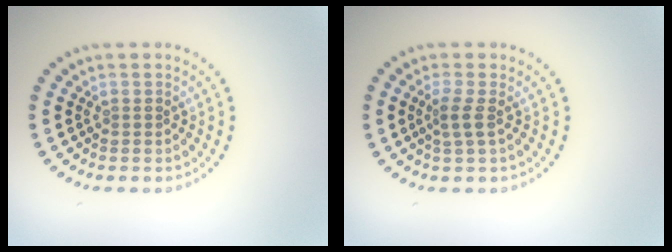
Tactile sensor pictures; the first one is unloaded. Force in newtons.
{"total": 1.6, "press": 1.3, "slide": 0.9}